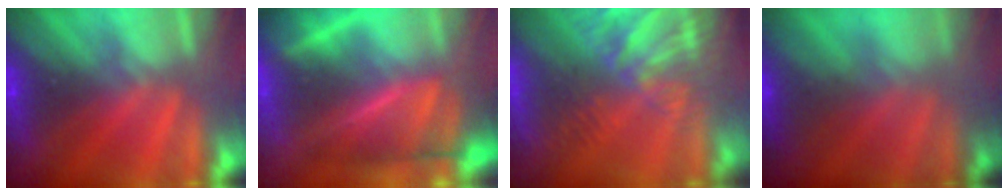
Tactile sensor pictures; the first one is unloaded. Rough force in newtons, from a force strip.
{"total": 7.5}
{"total": 9.5}
{"total": 3.6}